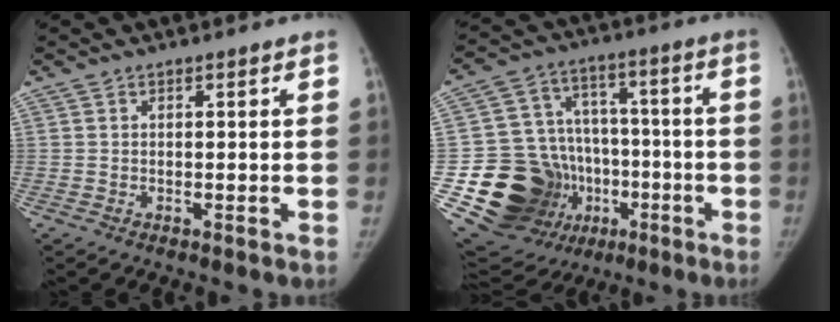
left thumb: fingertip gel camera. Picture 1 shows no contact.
{"total": 24.8, "force": [-8.5, 19.1, 13.5], "torque": [-0.215, 0.074, -0.120]}